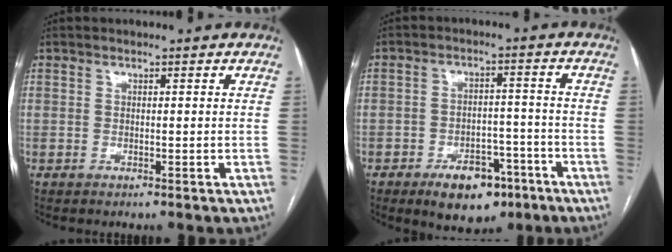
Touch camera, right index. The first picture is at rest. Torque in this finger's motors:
{"motor_torque": [0.16, -0.19, 0.20, 0.00]}